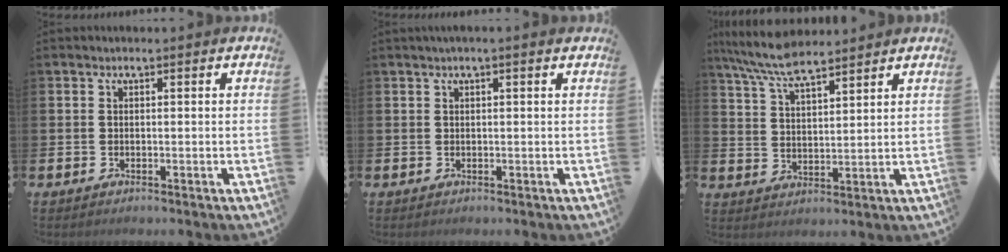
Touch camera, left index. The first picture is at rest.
{"total": 0.8, "force": [0.5, -0.1, 0.7], "torque": [-0.012, 0.001, 0.008]}
{"total": 7.0, "force": [6.5, 1.3, 2.5], "torque": [-0.074, -0.029, 0.118]}